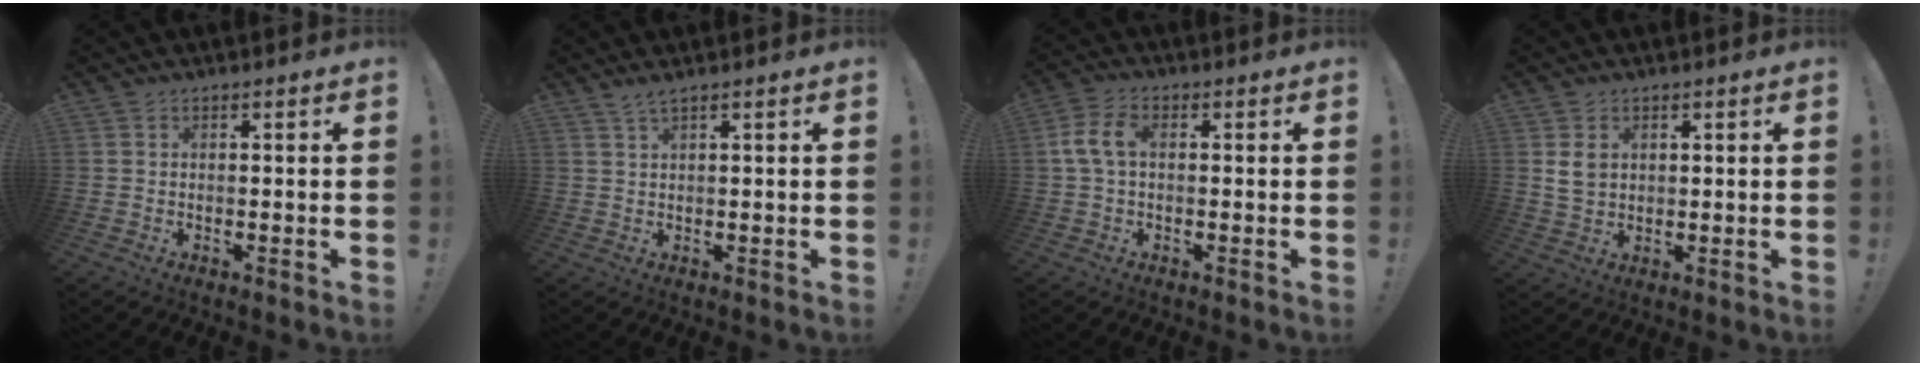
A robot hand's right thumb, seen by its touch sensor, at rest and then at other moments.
{"total": 1.8, "force": [1.3, -0.2, 1.2], "torque": [-0.031, -0.002, 0.024]}
{"total": 6.8, "force": [0.6, 4.0, 5.4], "torque": [-0.121, 0.010, 0.012]}
{"total": 4.7, "force": [1.4, 3.7, 2.6], "torque": [-0.036, 0.004, 0.027]}